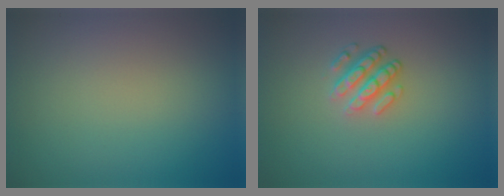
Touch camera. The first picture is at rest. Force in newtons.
{"total": 2.8, "press": 2.3, "slide": 1.5}